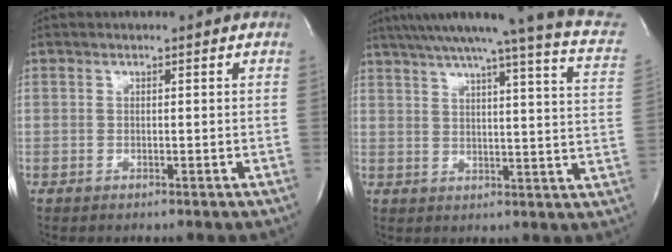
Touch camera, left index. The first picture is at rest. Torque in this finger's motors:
{"motor_torque": [0.23, -0.54, 0.12, 0.07]}